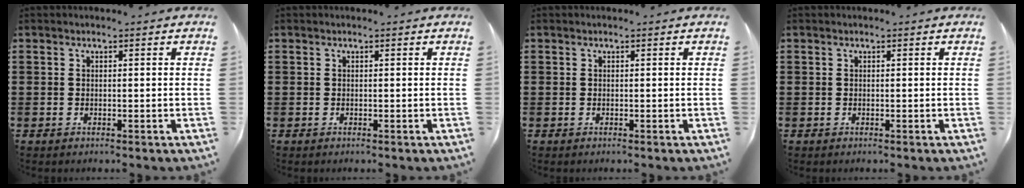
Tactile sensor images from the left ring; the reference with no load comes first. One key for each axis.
{"total": 0.0}
{"total": 0.0}
{"total": 0.0}